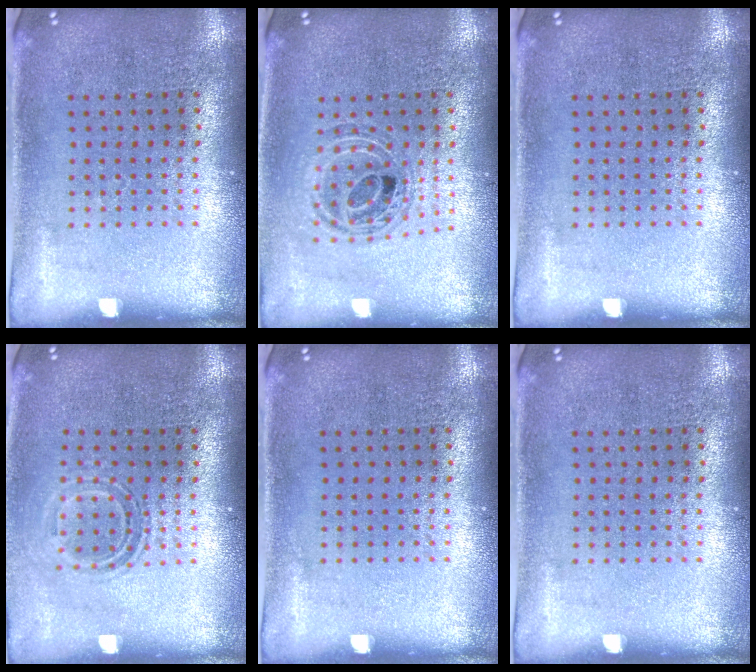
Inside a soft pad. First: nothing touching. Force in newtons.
{"total": 0.9, "press": 0.9, "slide": 0.2}
{"total": 0.0}
{"total": 1.4, "press": 1.0, "slide": 1.0}
{"total": 0.0}
{"total": 0.0}